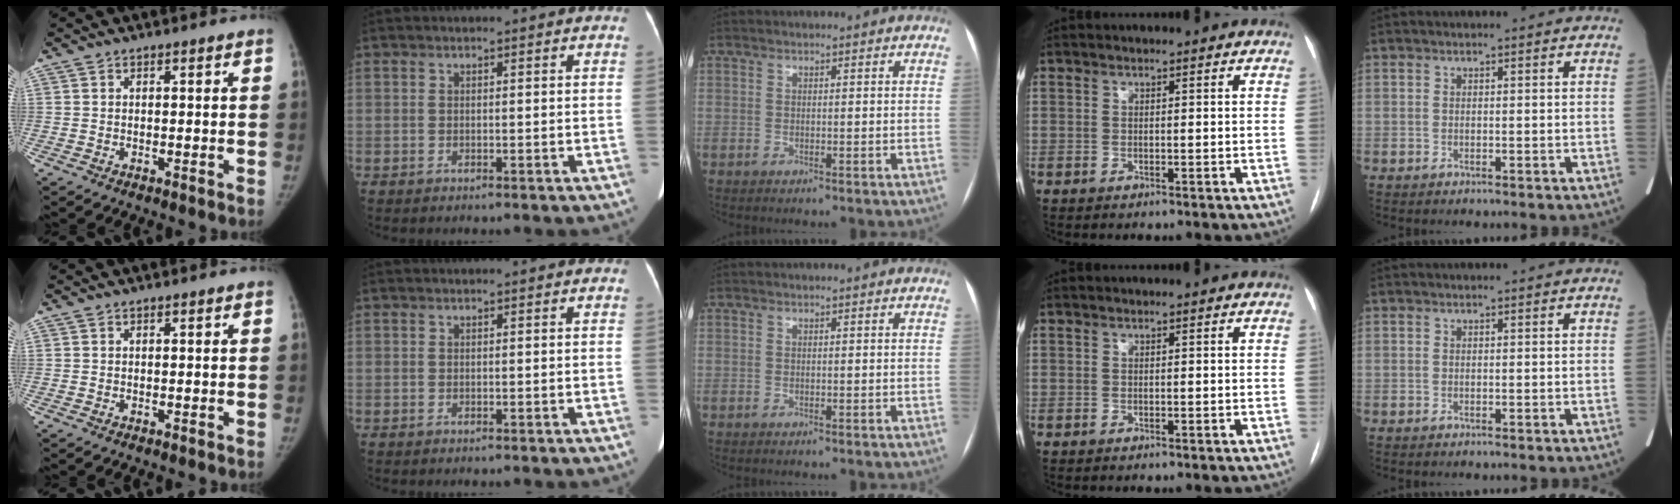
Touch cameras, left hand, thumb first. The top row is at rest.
{}